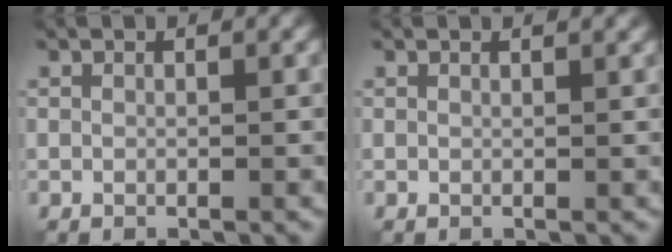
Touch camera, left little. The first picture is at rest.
{"total": 1.3, "force": [1.0, 0.4, 0.7], "torque": [-0.007, 0.001, 0.006]}